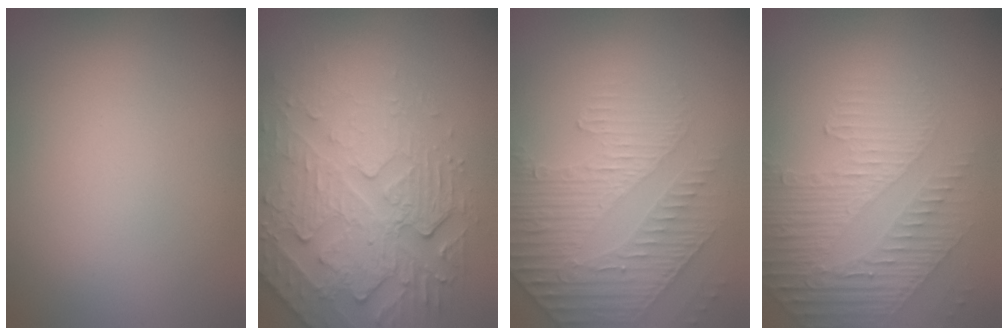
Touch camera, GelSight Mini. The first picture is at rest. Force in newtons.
{"total": 4.8, "press": 4.4, "slide": 1.9}
{"total": 4.5, "press": 3.5, "slide": 2.9}
{"total": 4.8, "press": 3.1, "slide": 3.6}